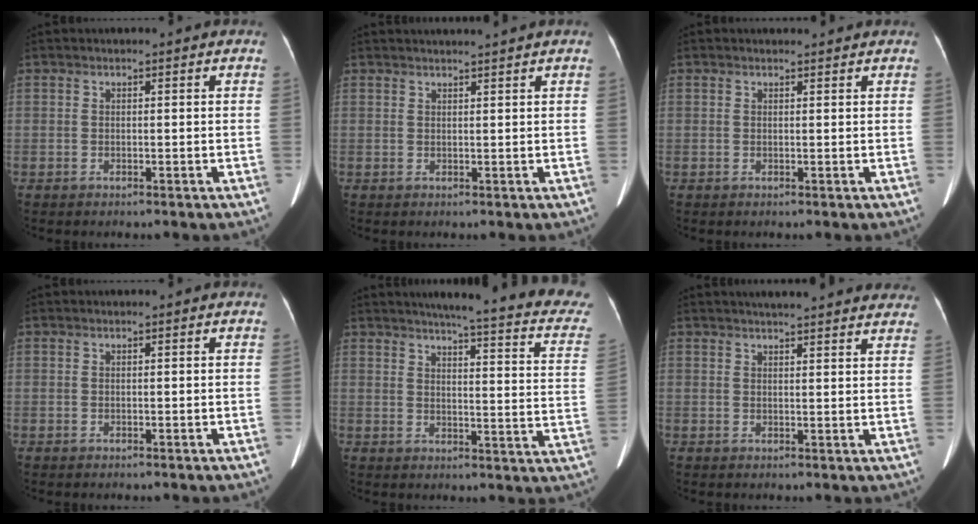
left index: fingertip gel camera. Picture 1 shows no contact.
{"total": 3.1, "force": [2.7, -0.9, 1.1], "torque": [-0.013, 0.010, 0.039]}
{"total": 1.1, "force": [1.1, 0.2, 0.1], "torque": [-0.012, 0.003, 0.014]}
{"total": 0.0}
{"total": 21.4, "force": [18.5, 1.4, 10.7], "torque": [-0.127, -0.054, 0.198]}
{"total": 16.6, "force": [15.1, 2.4, 6.5], "torque": [-0.078, 0.017, 0.175]}